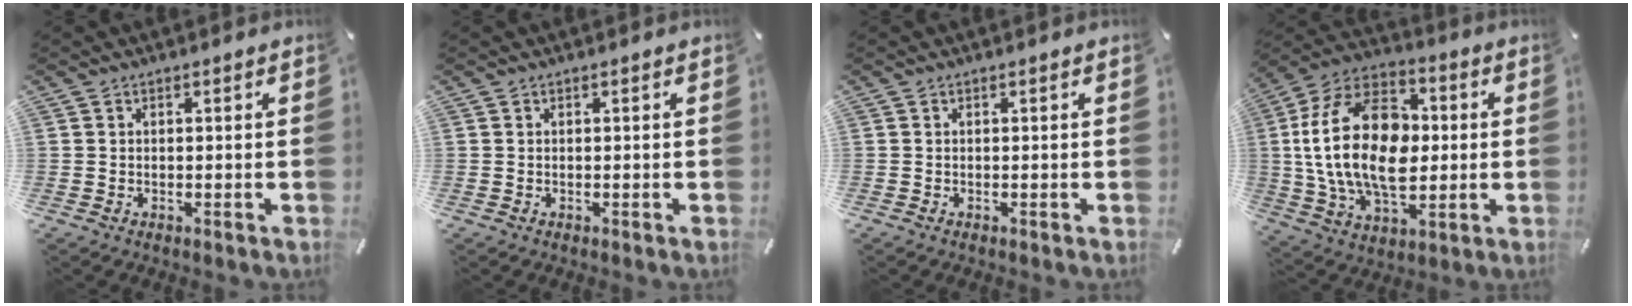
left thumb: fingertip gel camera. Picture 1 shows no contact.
{"total": 0.0}
{"total": 0.0}
{"total": 23.2, "force": [0.1, 15.6, 17.1], "torque": [-0.347, 0.008, -0.002]}